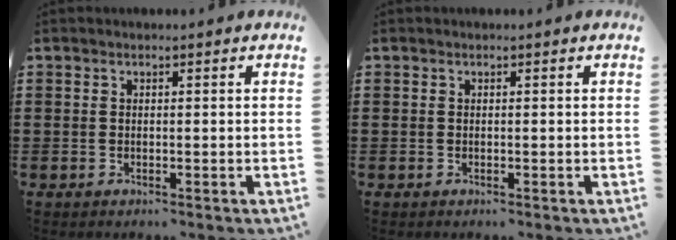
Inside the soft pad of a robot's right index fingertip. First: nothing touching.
{"total": 0.0}